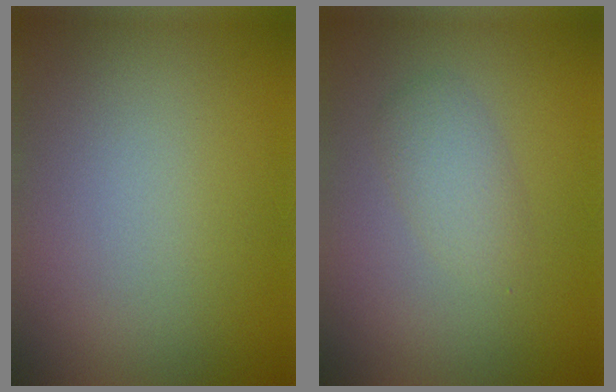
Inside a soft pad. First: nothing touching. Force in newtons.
{"total": 2.0, "press": 2.0, "slide": 0.0}